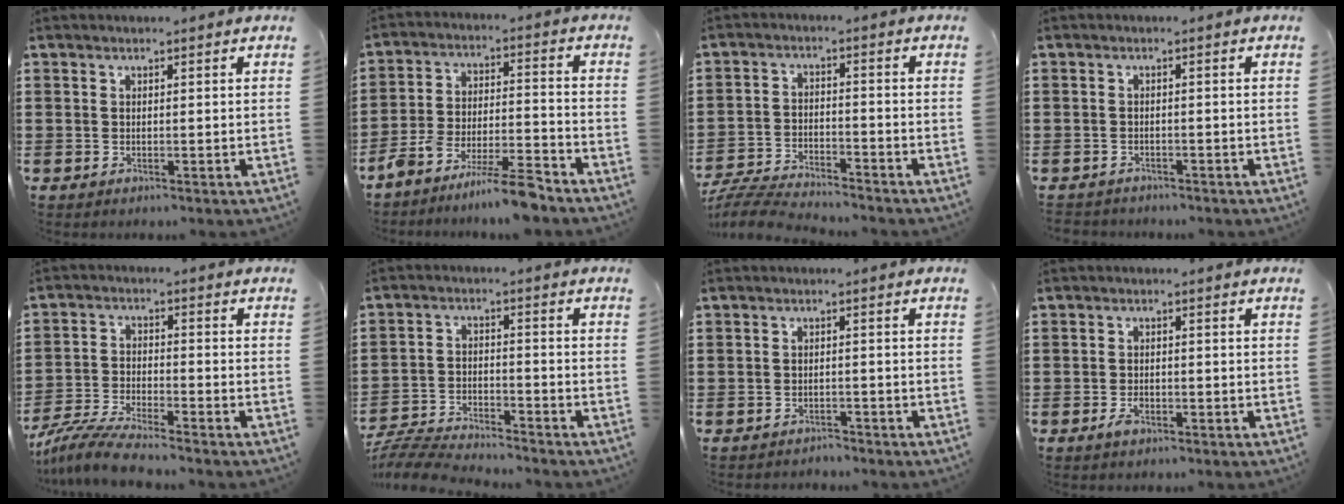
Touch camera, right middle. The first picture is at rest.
{"total": 8.7, "force": [-8.2, 0.3, 3.1], "torque": [-0.050, 0.016, -0.157]}
{"total": 6.2, "force": [-6.0, 0.5, 1.5], "torque": [-0.038, 0.002, -0.121]}
{"total": 1.3, "force": [-1.3, 0.3, -0.3], "torque": [0.001, 0.003, -0.031]}
{"total": 6.2, "force": [-5.7, 0.2, 2.6], "torque": [-0.067, -0.012, -0.113]}
{"total": 5.9, "force": [-5.8, 0.4, 1.0], "torque": [-0.033, 0.001, -0.119]}
{"total": 1.6, "force": [-1.5, 0.3, -0.2], "torque": [-0.002, 0.004, -0.036]}
{"total": 1.2, "force": [-0.6, 0.7, 0.8], "torque": [-0.017, -0.003, -0.011]}